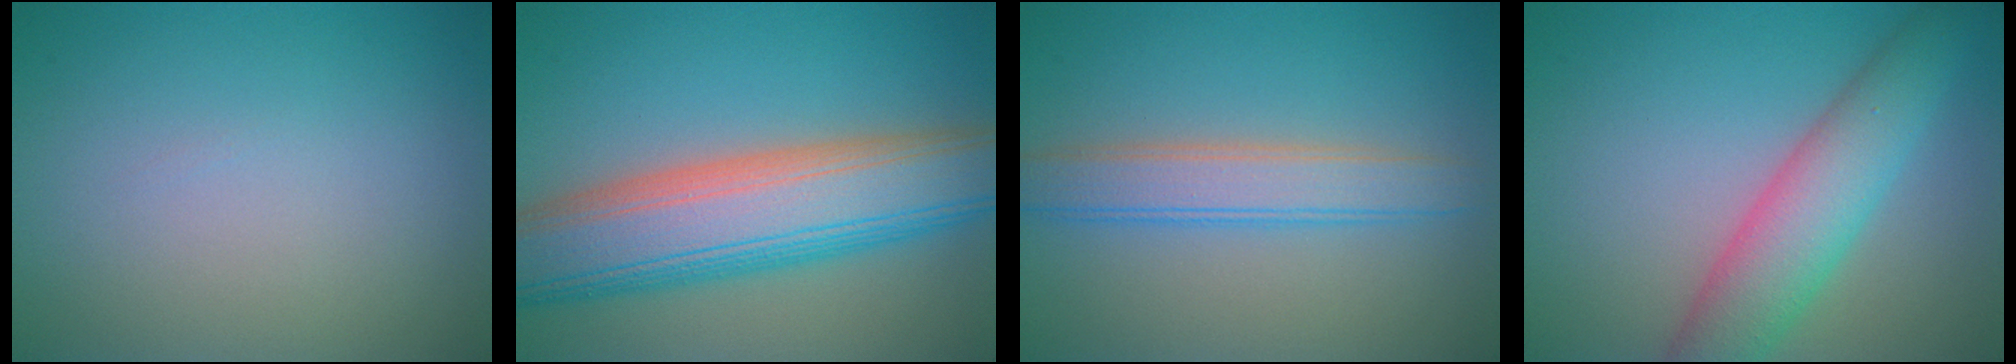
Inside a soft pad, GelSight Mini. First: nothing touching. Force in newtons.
{"total": 11.4, "press": 11.4, "slide": 0.4}
{"total": 4.0, "press": 4.0, "slide": 0.1}
{"total": 6.2, "press": 6.2, "slide": 0.2}